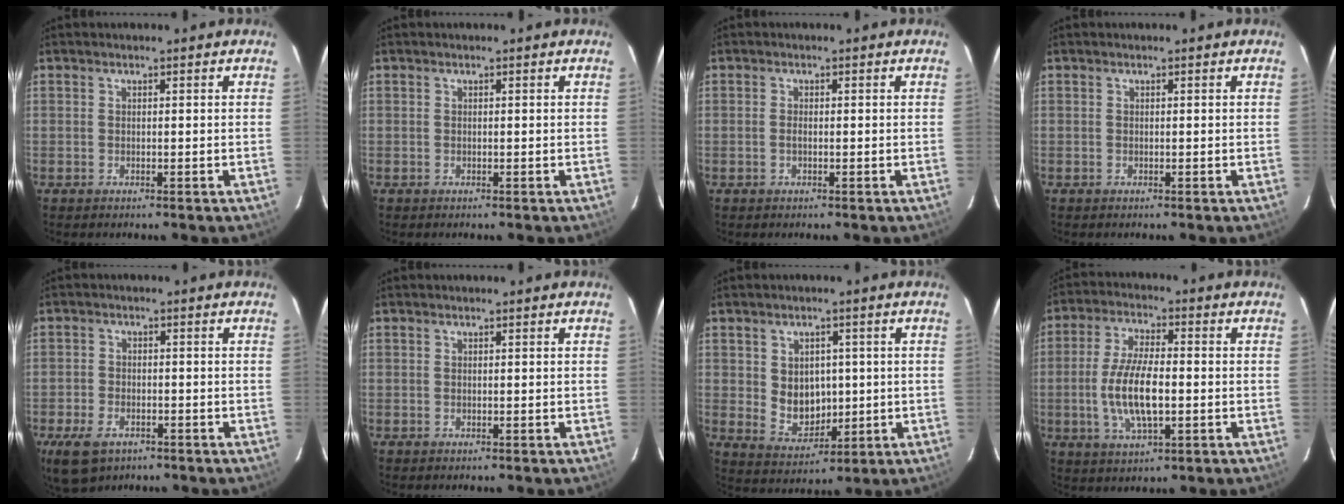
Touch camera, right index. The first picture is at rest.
{"total": 0.0}
{"total": 0.8, "force": [-0.2, 0.4, 0.7], "torque": [-0.017, 0.000, -0.005]}
{"total": 0.0}
{"total": 8.4, "force": [-5.1, 4.9, 4.5], "torque": [-0.117, -0.015, -0.089]}
{"total": 0.0}
{"total": 7.7, "force": [0.5, 6.2, 4.5], "torque": [-0.081, -0.002, 0.030]}
{"total": 11.0, "force": [-1.8, 3.9, 10.1], "torque": [-0.206, -0.003, -0.032]}